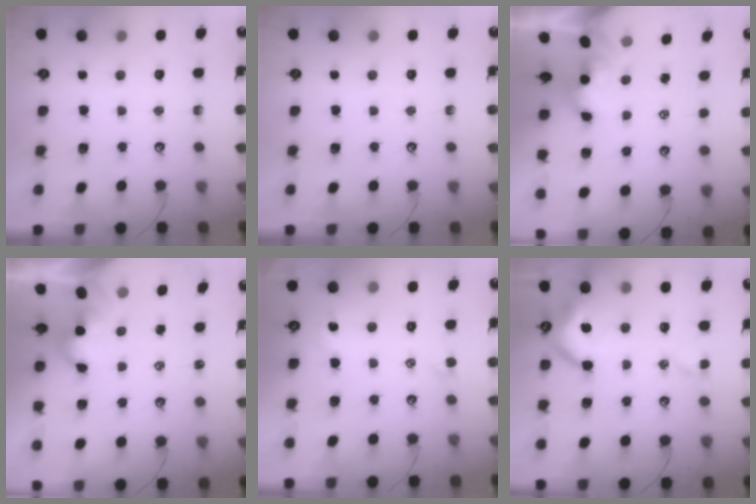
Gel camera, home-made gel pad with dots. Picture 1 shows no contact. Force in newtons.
{"total": 0.0}
{"total": 1.7, "press": 1.5, "slide": 0.7}
{"total": 2.5, "press": 2.5, "slide": 0.2}
{"total": 2.5, "press": 2.4, "slide": 0.9}
{"total": 9.6, "press": 9.4, "slide": 1.8}